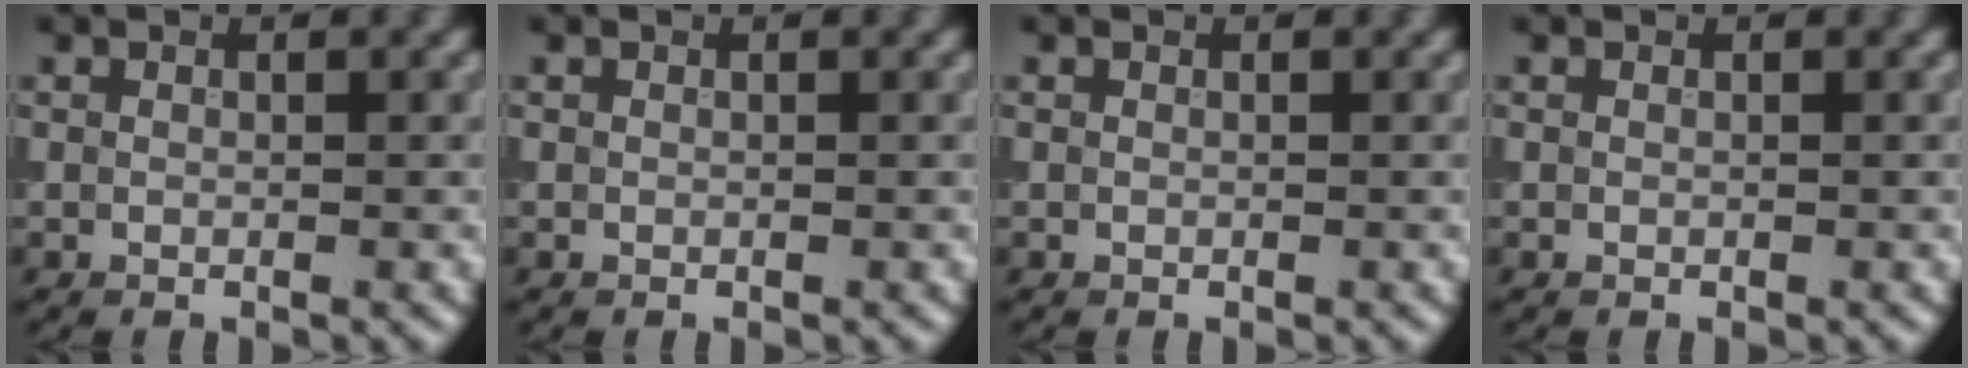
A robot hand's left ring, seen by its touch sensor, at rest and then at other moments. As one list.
[{"total": 0.0}, {"total": 0.0}, {"total": 0.0}]